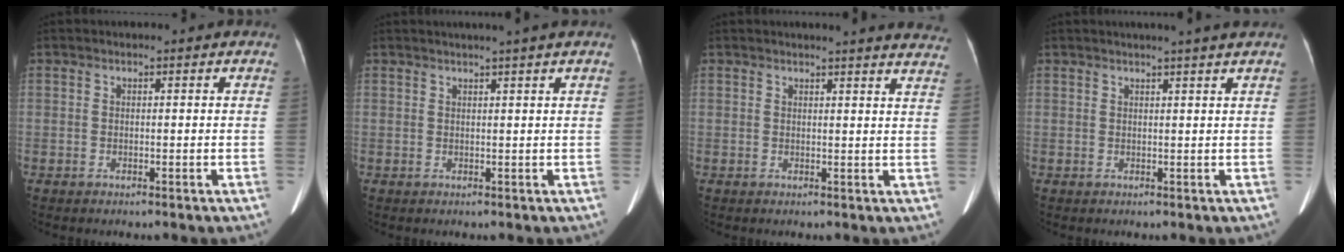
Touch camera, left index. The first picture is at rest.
{"total": 3.2, "force": [2.6, -0.9, 1.7], "torque": [-0.020, 0.009, 0.035]}
{"total": 14.4, "force": [13.6, 0.8, 4.5], "torque": [-0.045, -0.042, 0.137]}
{"total": 4.1, "force": [3.5, -0.9, 2.1], "torque": [-0.027, 0.008, 0.039]}